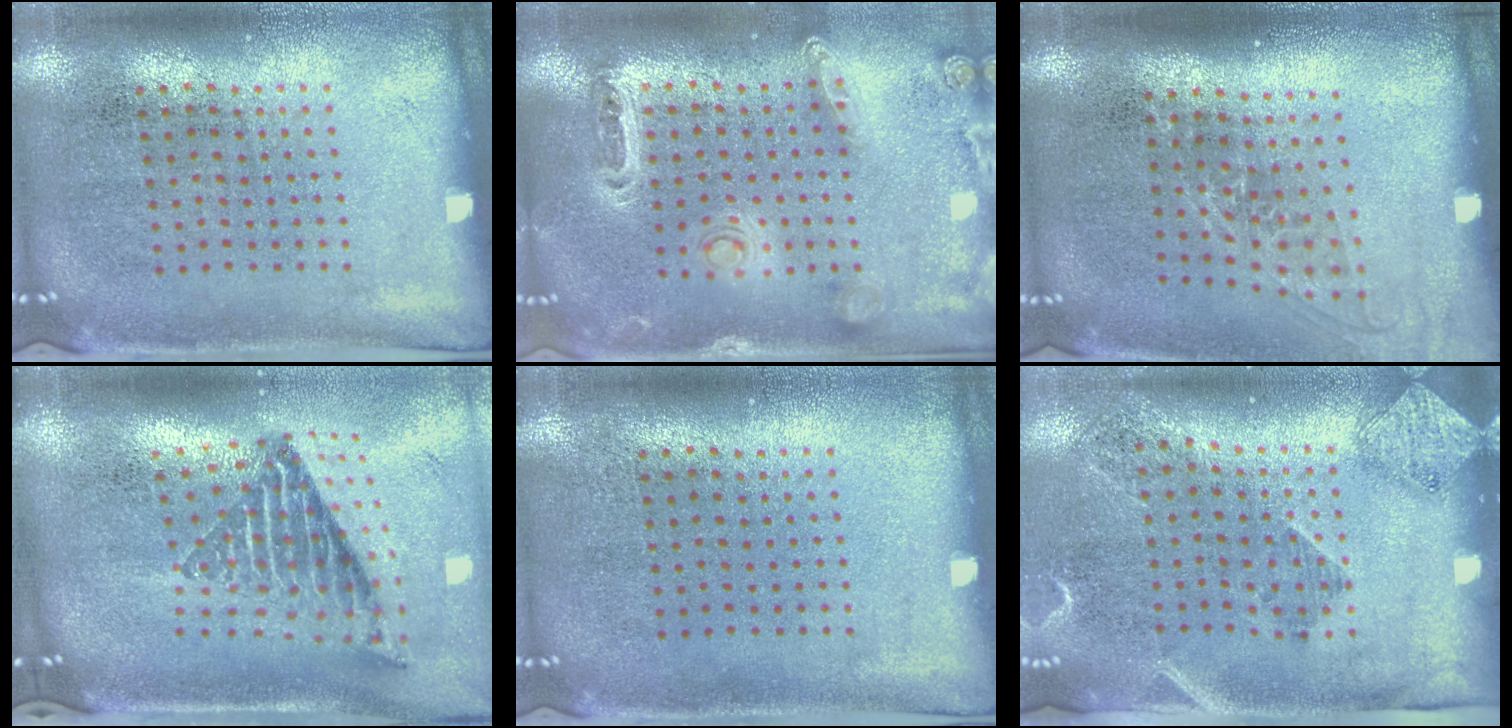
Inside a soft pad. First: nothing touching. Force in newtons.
{"total": 1.4, "press": 1.3, "slide": 0.3}
{"total": 1.2, "press": 1.0, "slide": 0.7}
{"total": 2.3, "press": 1.5, "slide": 1.7}
{"total": 0.0}
{"total": 1.8, "press": 1.4, "slide": 1.2}